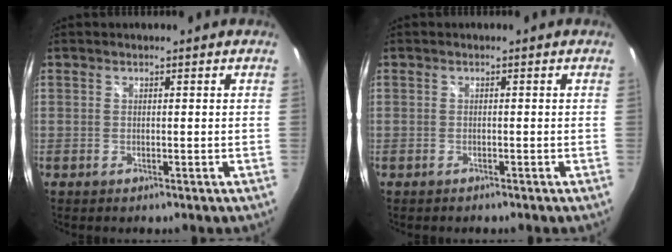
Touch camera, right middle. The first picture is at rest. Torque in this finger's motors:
{"motor_torque": [-0.56, 0.25, 0.05, 0.00]}